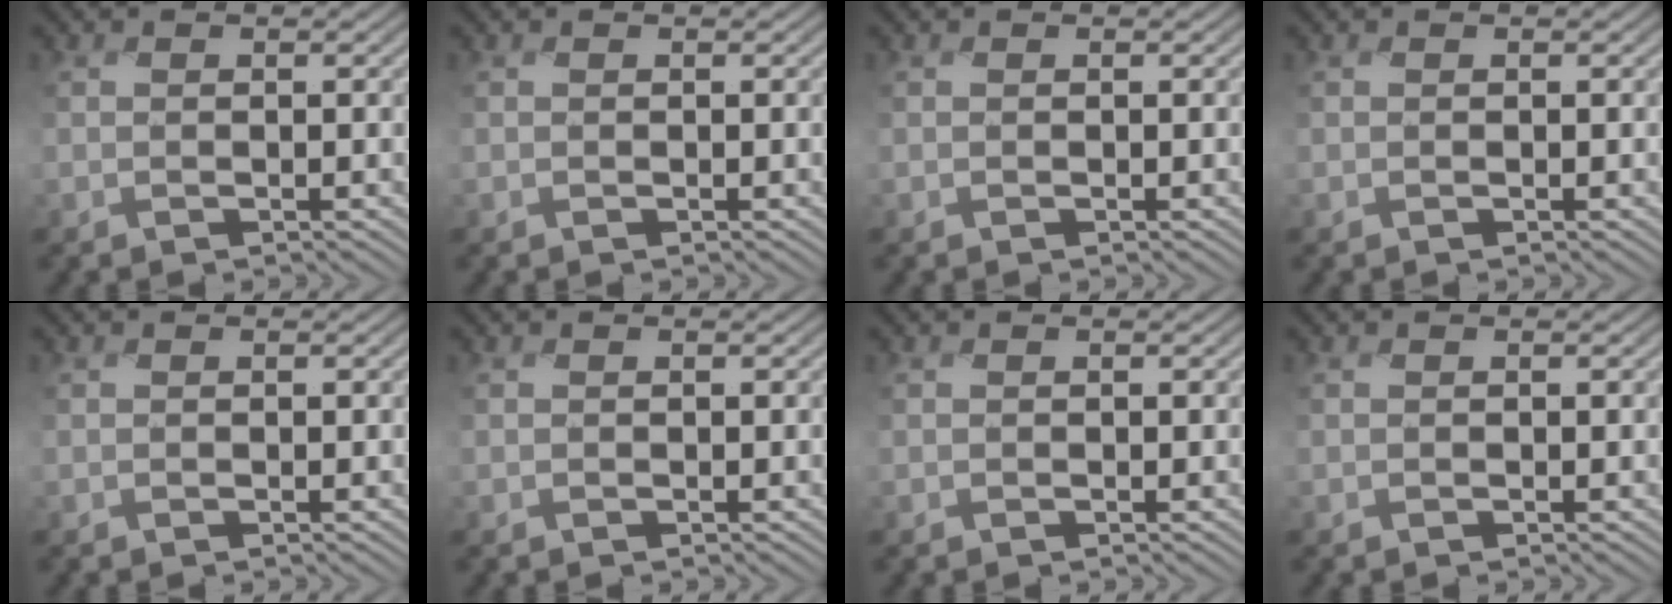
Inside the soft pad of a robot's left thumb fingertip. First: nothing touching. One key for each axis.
{"total": 0.0}
{"total": 0.0}
{"total": 0.0}
{"total": 0.0}
{"total": 0.0}
{"total": 0.0}
{"total": 0.0}